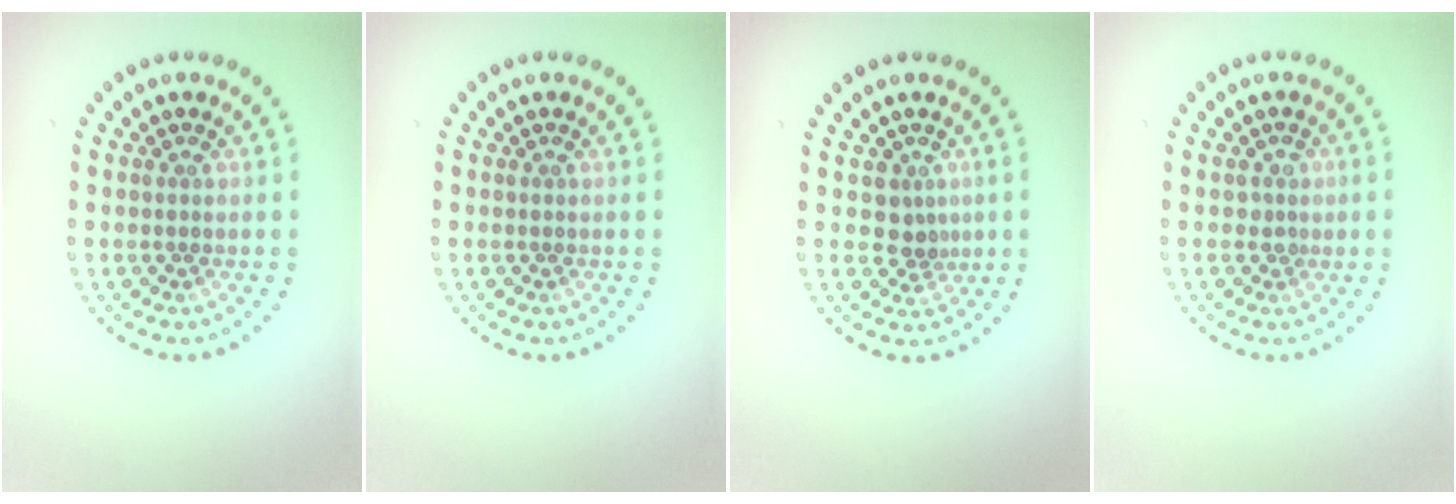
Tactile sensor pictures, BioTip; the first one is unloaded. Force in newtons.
{"total": 0.0}
{"total": 2.2, "press": 1.7, "slide": 1.4}
{"total": 1.2, "press": 1.0, "slide": 0.7}